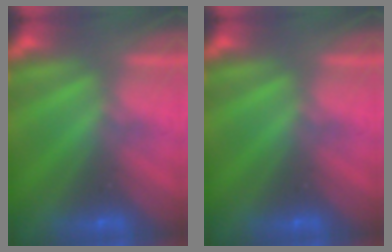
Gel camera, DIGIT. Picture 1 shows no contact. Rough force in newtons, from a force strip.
{"total": 0.0}